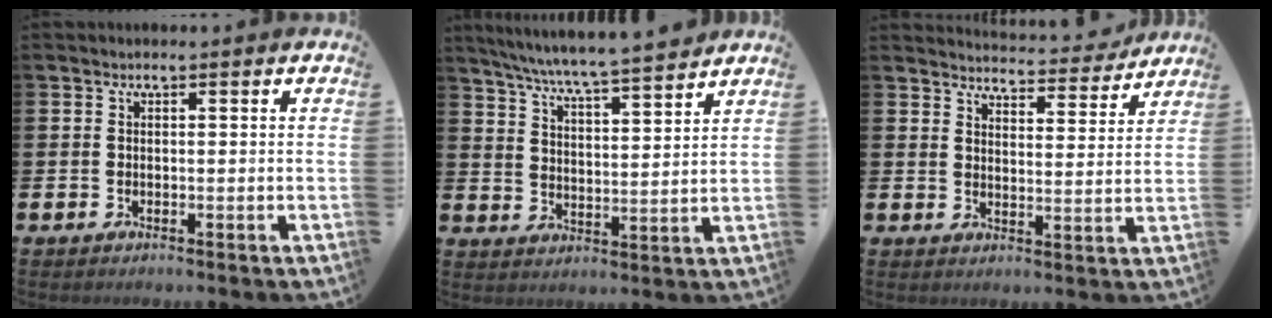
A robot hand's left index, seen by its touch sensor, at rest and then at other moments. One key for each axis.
{"total": 7.1, "fx": 6.8, "fy": -0.2, "fz": 2.0, "tx": -0.067, "ty": -0.044, "tz": 0.120}
{"total": 4.5, "fx": 4.4, "fy": 0.5, "fz": 0.3, "tx": -0.012, "ty": -0.035, "tz": 0.074}